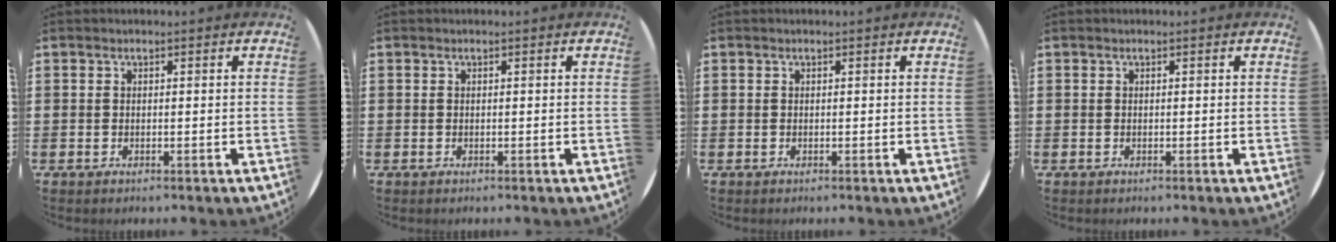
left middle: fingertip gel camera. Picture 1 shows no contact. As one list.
[{"total": 0.0}, {"total": 0.0}, {"total": 0.0}]